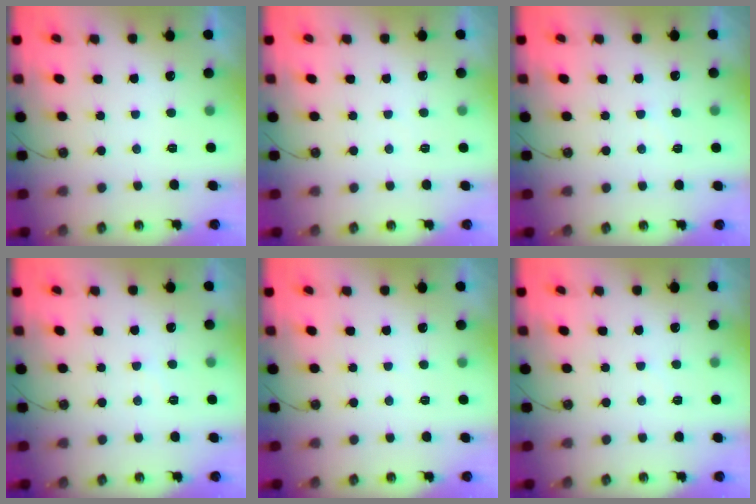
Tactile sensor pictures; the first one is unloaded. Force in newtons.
{"total": 3.6, "press": 3.6, "slide": 0.4}
{"total": 2.4, "press": 2.4, "slide": 0.4}
{"total": 5.3, "press": 5.3, "slide": 0.8}
{"total": 3.4, "press": 3.4, "slide": 0.5}
{"total": 2.2, "press": 2.2, "slide": 0.3}